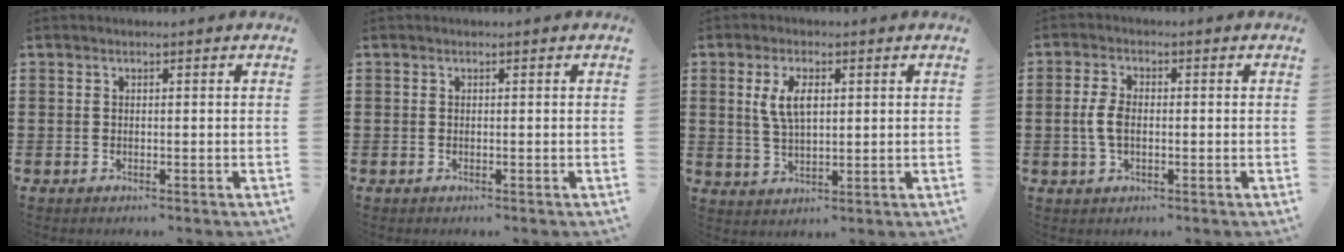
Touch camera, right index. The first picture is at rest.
{"total": 0.0}
{"total": 5.1, "force": [1.5, 2.1, 4.5], "torque": [-0.094, 0.008, 0.024]}
{"total": 3.9, "force": [-0.2, 2.0, 3.3], "torque": [-0.087, -0.002, -0.011]}